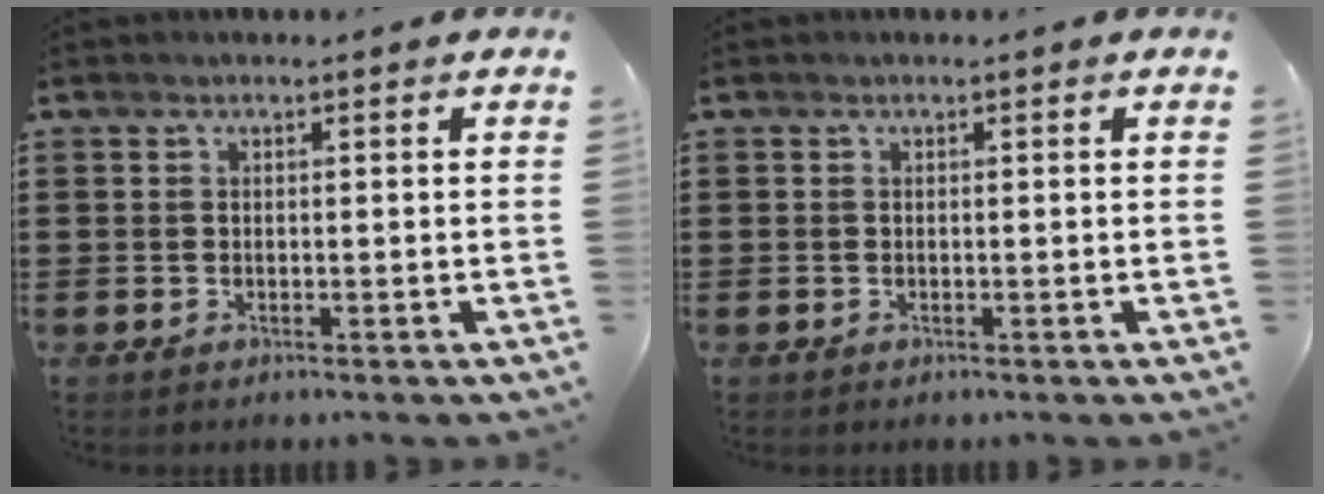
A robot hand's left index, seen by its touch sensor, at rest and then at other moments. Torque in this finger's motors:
{"motor_torque": [0.06, 0.00, -0.10, -0.01]}